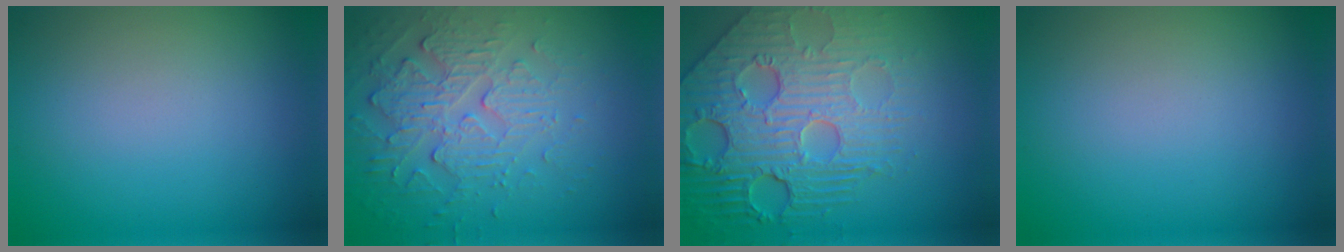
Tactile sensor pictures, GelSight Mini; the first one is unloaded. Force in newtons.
{"total": 4.2, "press": 3.5, "slide": 2.3}
{"total": 8.5, "press": 6.0, "slide": 6.1}
{"total": 0.0}